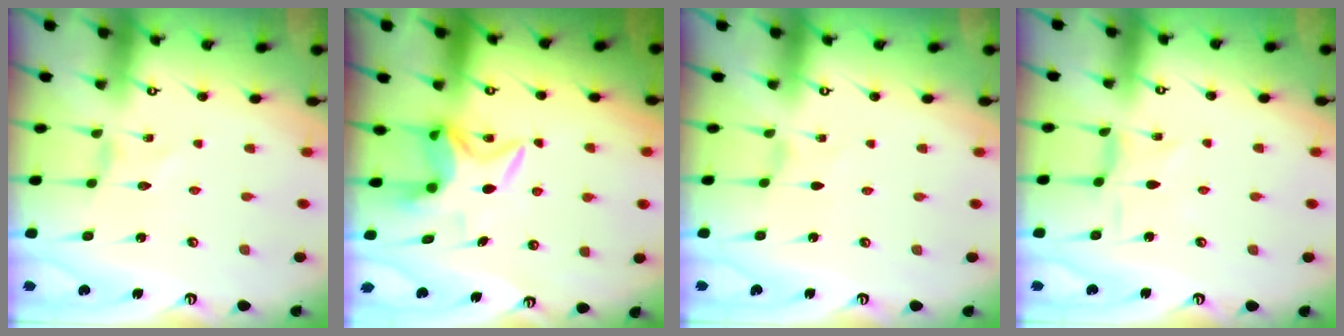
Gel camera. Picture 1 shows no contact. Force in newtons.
{"total": 7.5, "press": 7.4, "slide": 0.9}
{"total": 0.5, "press": 0.5, "slide": 0.2}
{"total": 2.4, "press": 2.4, "slide": 0.6}